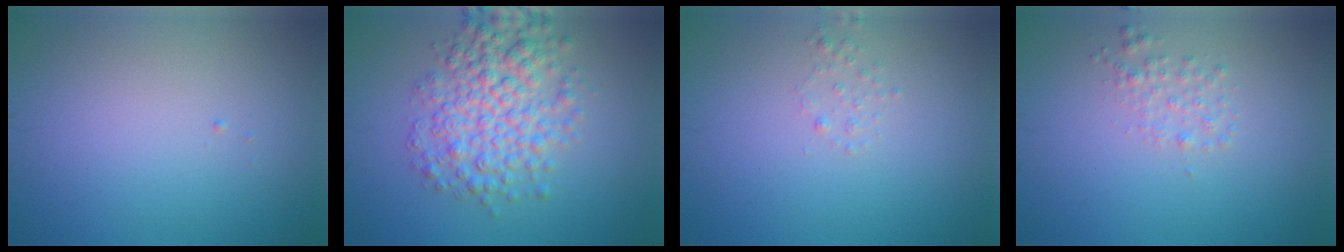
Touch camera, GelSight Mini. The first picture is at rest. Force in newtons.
{"total": 5.9, "press": 5.9, "slide": 0.1}
{"total": 0.8, "press": 0.8, "slide": 0.1}
{"total": 1.5, "press": 1.5, "slide": 0.1}